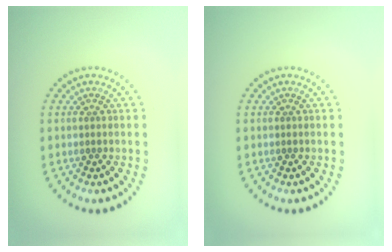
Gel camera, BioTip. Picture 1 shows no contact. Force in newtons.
{"total": 0.0}